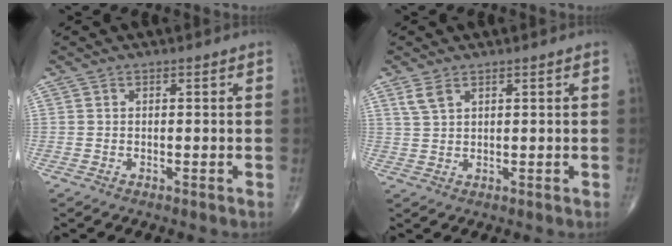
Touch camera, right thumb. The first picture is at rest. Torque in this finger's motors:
{"motor_torque": [-0.25, 0.21, 0.06, 0.05, 0.00]}